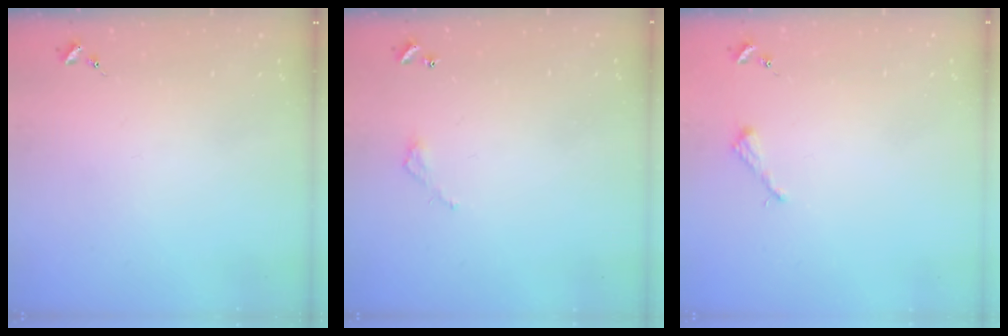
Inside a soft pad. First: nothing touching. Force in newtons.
{"total": 3.2, "press": 3.1, "slide": 0.2}
{"total": 2.6, "press": 2.6, "slide": 0.3}